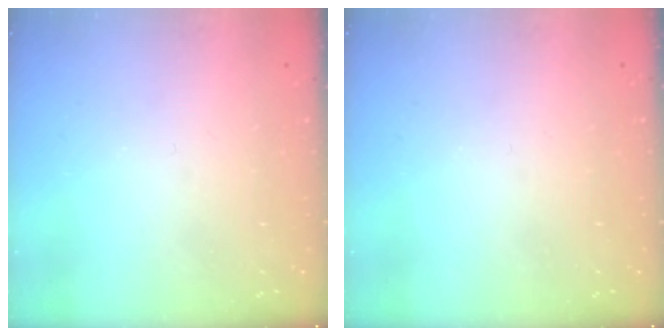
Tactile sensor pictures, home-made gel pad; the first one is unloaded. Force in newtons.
{"total": 0.0}